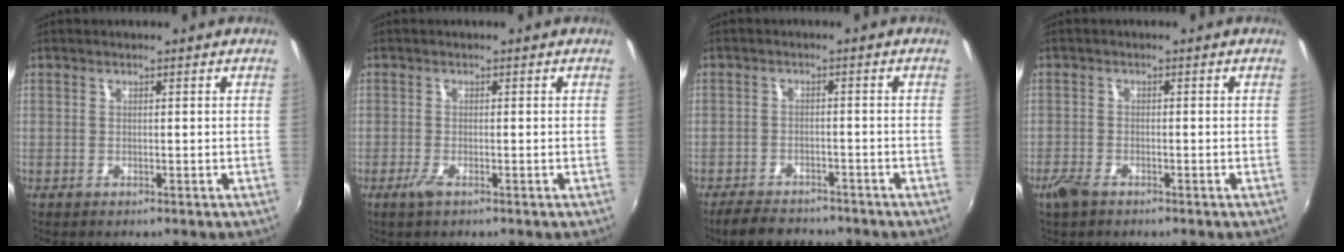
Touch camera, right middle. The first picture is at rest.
{"total": 2.0, "force": [-1.2, 0.3, 1.6], "torque": [-0.033, -0.007, -0.023]}
{"total": 7.9, "force": [-6.8, 2.9, 2.8], "torque": [-0.076, -0.005, -0.106]}
{"total": 3.3, "force": [-2.4, 1.5, 1.7], "torque": [-0.046, -0.008, -0.049]}